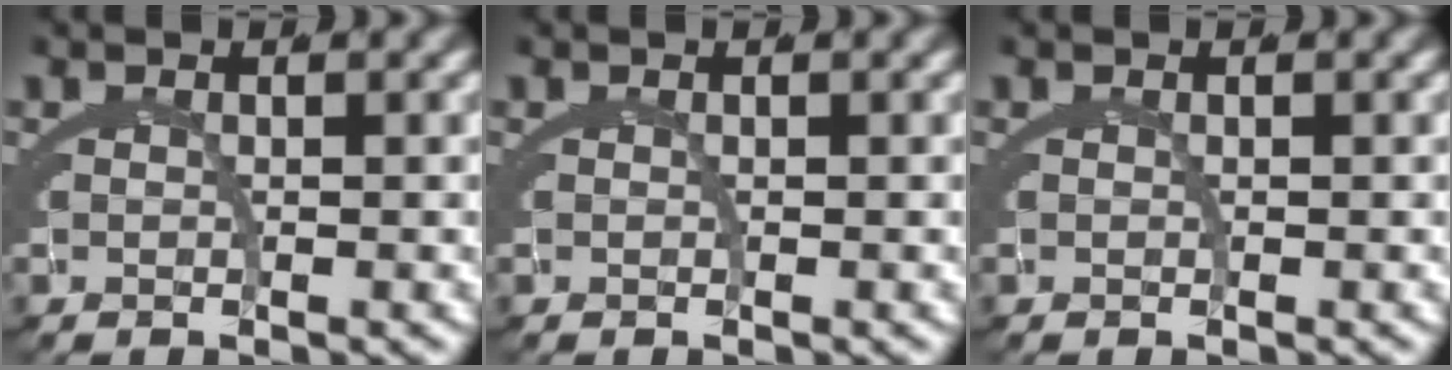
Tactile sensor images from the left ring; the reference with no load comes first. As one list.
[{"total": 0.0}, {"total": 0.0}]